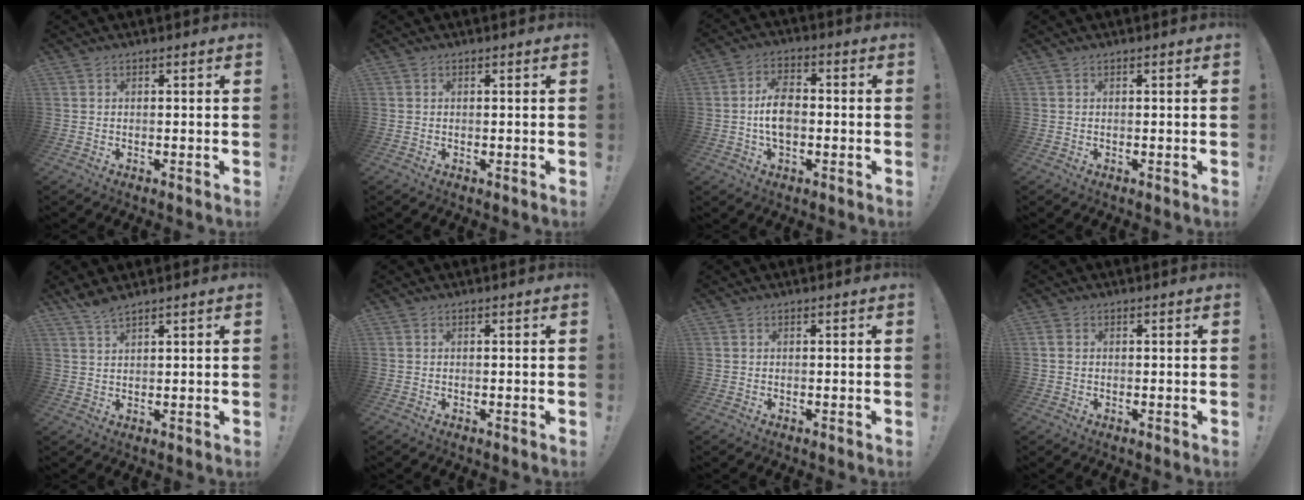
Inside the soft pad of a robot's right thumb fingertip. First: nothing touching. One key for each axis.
{"total": 0.0}
{"total": 9.0, "fx": -1.1, "fy": 5.6, "fz": 7.0, "tx": -0.130, "ty": 0.012, "tz": -0.019}
{"total": 0.0}
{"total": 3.4, "fx": 3.1, "fy": 0.2, "fz": 1.5, "tx": -0.037, "ty": -0.016, "tz": 0.056}
{"total": 0.0}
{"total": 0.0}
{"total": 1.9, "fx": 0.4, "fy": 1.5, "fz": 1.1, "tx": -0.027, "ty": 0.008, "tz": 0.009}